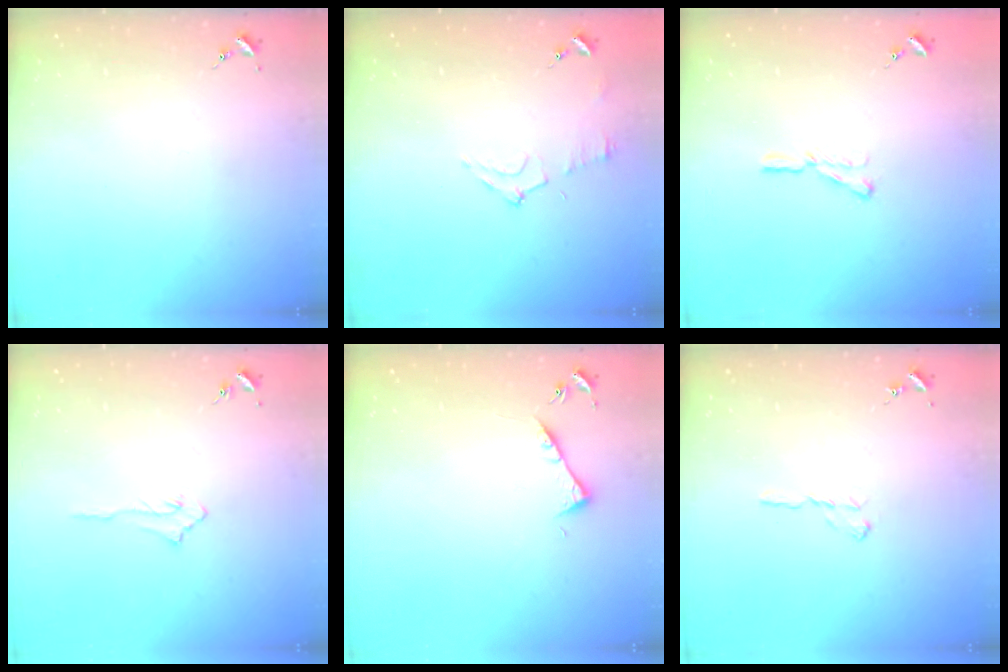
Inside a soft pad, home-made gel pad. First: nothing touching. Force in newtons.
{"total": 7.4, "press": 7.4, "slide": 0.7}
{"total": 4.7, "press": 4.6, "slide": 0.6}
{"total": 3.4, "press": 3.4, "slide": 0.4}
{"total": 4.2, "press": 4.1, "slide": 0.5}
{"total": 5.5, "press": 5.5, "slide": 0.6}